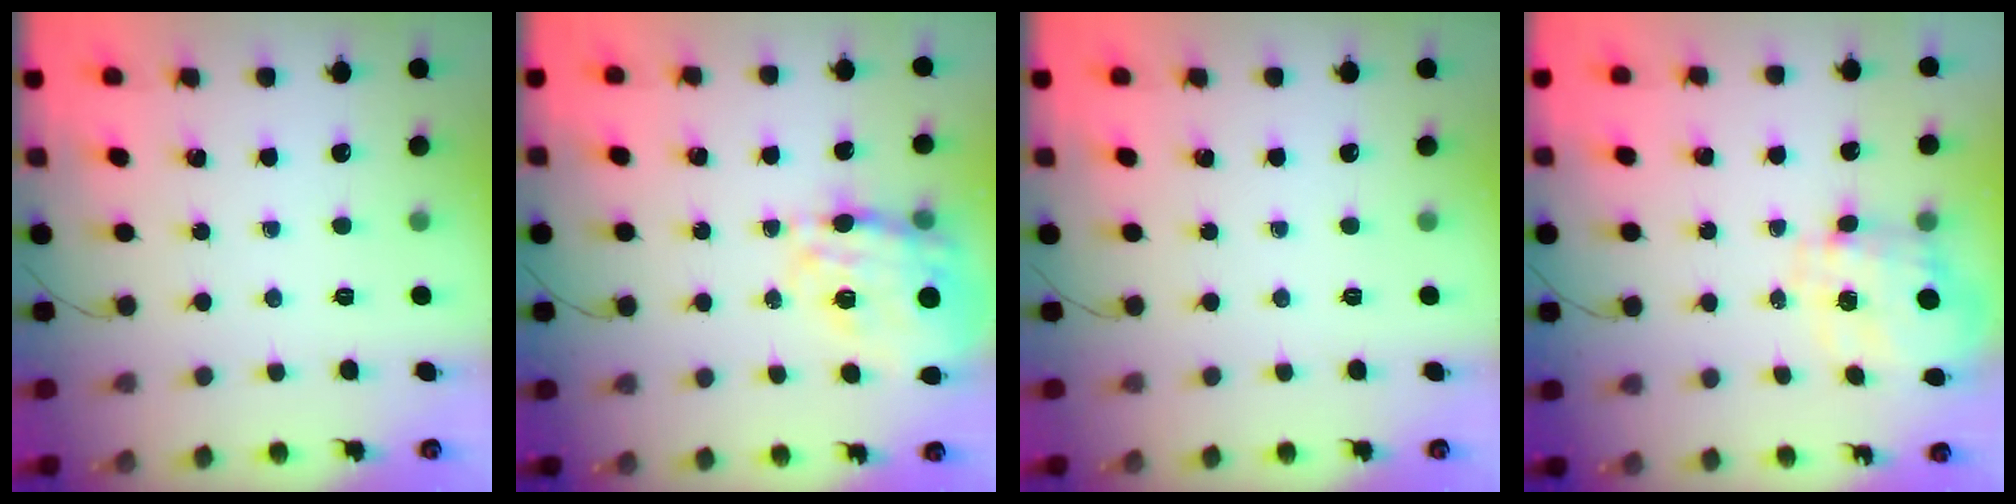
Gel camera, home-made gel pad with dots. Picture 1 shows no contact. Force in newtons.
{"total": 19.5, "press": 19.0, "slide": 4.4}
{"total": 0.0}
{"total": 3.4, "press": 3.2, "slide": 1.1}